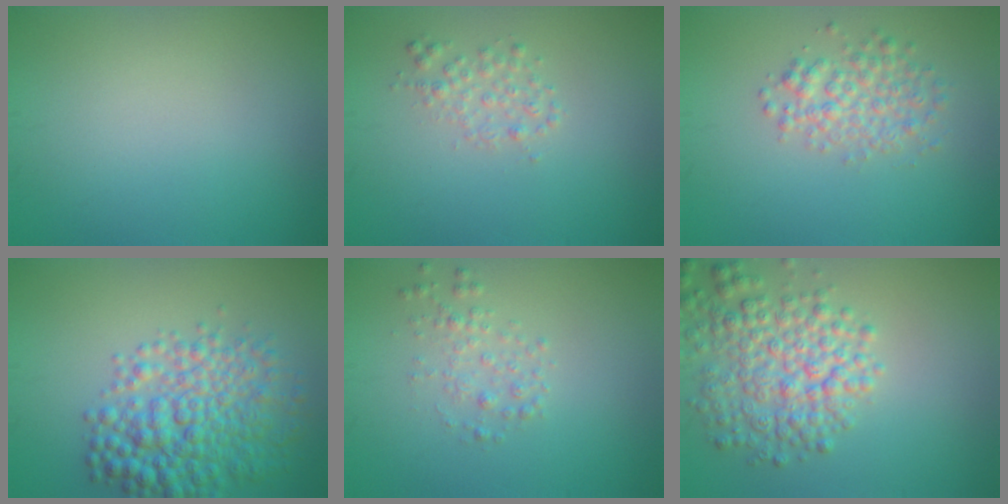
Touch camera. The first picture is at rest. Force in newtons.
{"total": 1.6, "press": 1.6, "slide": 0.1}
{"total": 3.2, "press": 3.2, "slide": 0.2}
{"total": 7.1, "press": 7.1, "slide": 0.1}
{"total": 1.6, "press": 1.6, "slide": 0.0}
{"total": 5.8, "press": 5.8, "slide": 0.3}